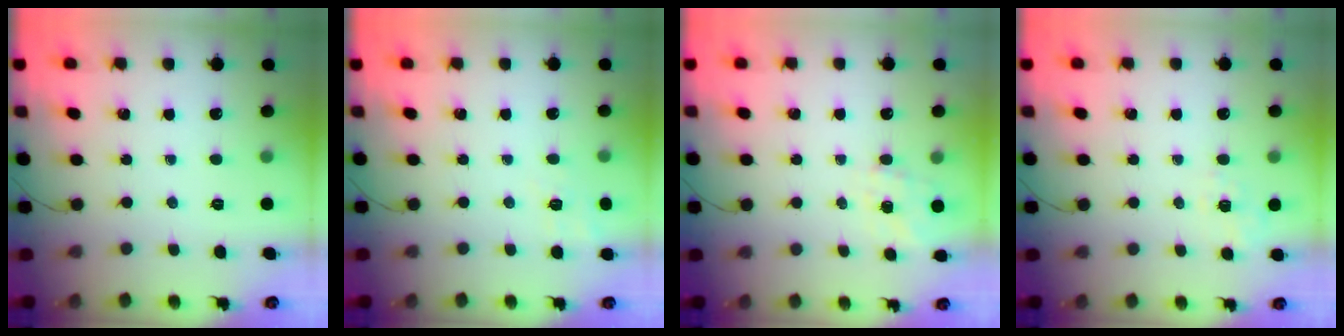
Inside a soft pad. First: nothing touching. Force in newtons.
{"total": 8.3, "press": 8.1, "slide": 2.1}
{"total": 2.2, "press": 1.9, "slide": 1.2}
{"total": 1.6, "press": 0.1, "slide": 1.6}